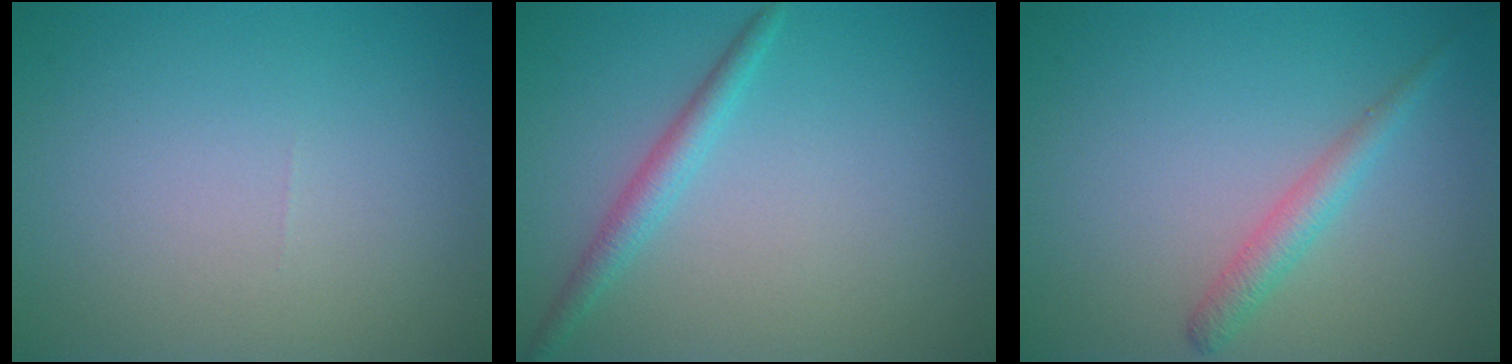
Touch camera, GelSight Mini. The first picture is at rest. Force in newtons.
{"total": 2.0, "press": 2.0, "slide": 0.1}
{"total": 2.0, "press": 2.0, "slide": 0.1}